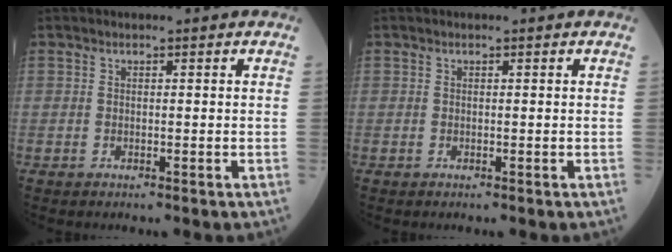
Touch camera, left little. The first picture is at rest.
{"total": 0.0}